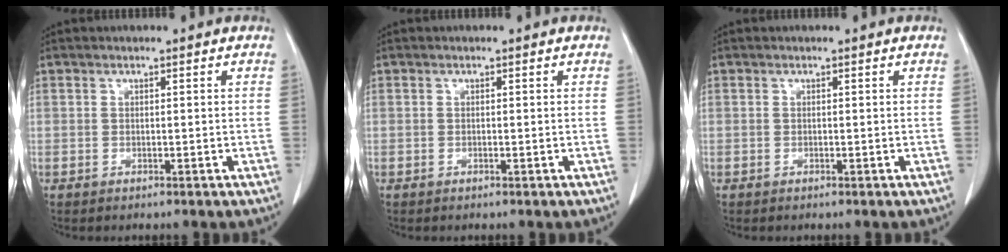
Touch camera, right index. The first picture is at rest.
{"total": 0.0}
{"total": 0.0}